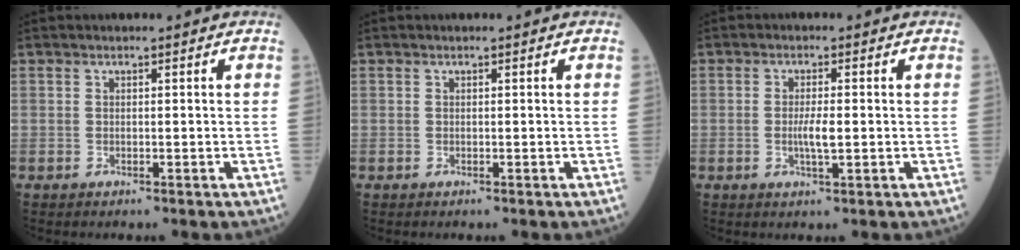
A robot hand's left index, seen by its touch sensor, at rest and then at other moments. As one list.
[{"total": 0.0}, {"total": 3.1, "force": [-0.4, 0.5, 3.0], "torque": [-0.061, -0.003, -0.007]}]